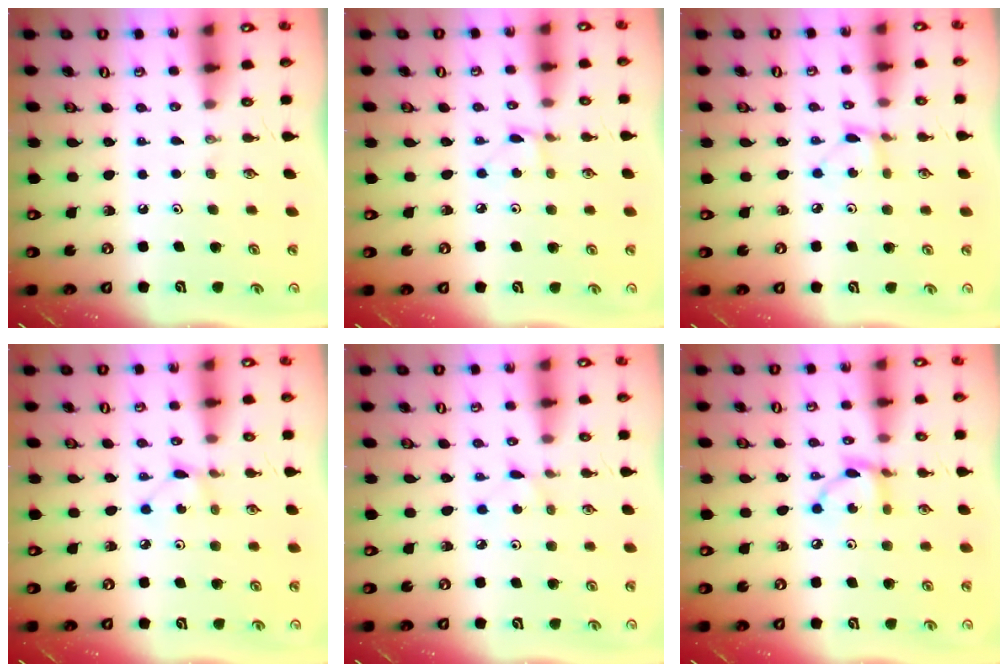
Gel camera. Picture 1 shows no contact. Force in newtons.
{"total": 2.0, "press": 2.0, "slide": 0.3}
{"total": 2.9, "press": 2.9, "slide": 0.3}
{"total": 2.5, "press": 2.5, "slide": 0.4}
{"total": 1.5, "press": 1.4, "slide": 0.2}
{"total": 7.4, "press": 7.4, "slide": 0.1}